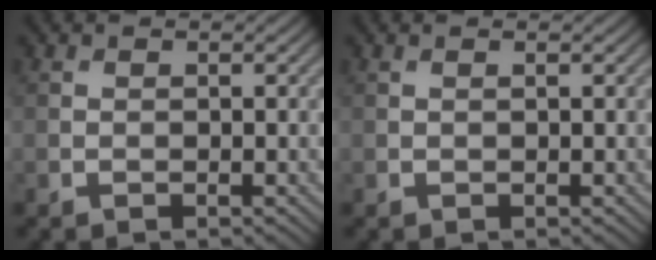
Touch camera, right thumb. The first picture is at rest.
{"total": 0.0}